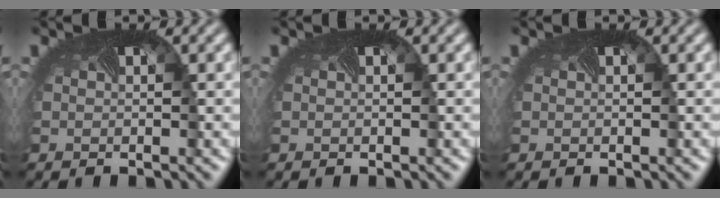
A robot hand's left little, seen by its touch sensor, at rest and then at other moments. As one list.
[{"total": 0.0}, {"total": 0.0}]